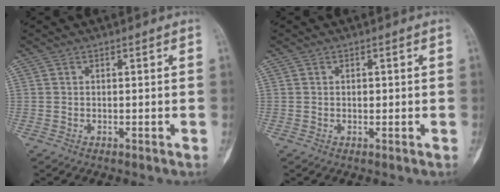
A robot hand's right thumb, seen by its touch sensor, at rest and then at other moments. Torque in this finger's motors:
{"motor_torque": [0.34, 0.24, 0.25, 0.01, -0.01]}